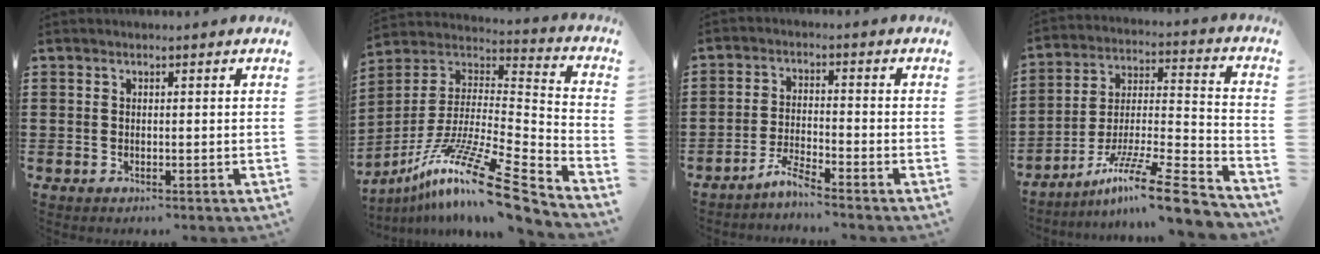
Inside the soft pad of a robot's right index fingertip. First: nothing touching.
{"total": 15.6, "force": [-11.3, 0.9, 10.7], "torque": [-0.196, 0.017, -0.209]}
{"total": 3.6, "force": [-3.5, -0.3, 1.0], "torque": [-0.028, 0.003, -0.073]}
{"total": 12.6, "force": [-9.6, 0.8, 8.1], "torque": [-0.127, 0.015, -0.181]}